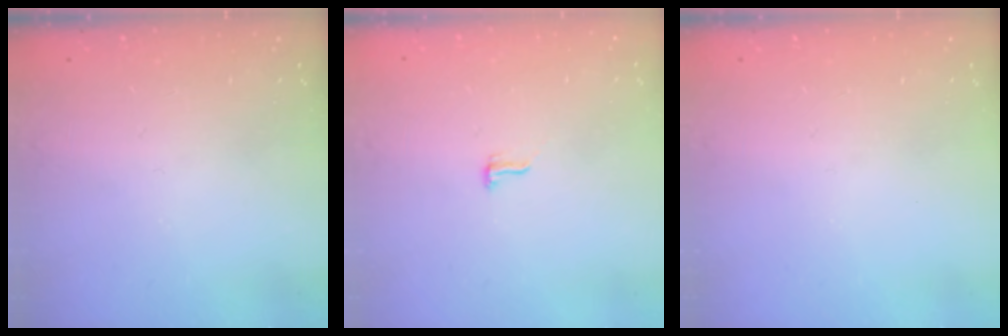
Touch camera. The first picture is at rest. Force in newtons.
{"total": 5.1, "press": 4.7, "slide": 2.0}
{"total": 0.0}